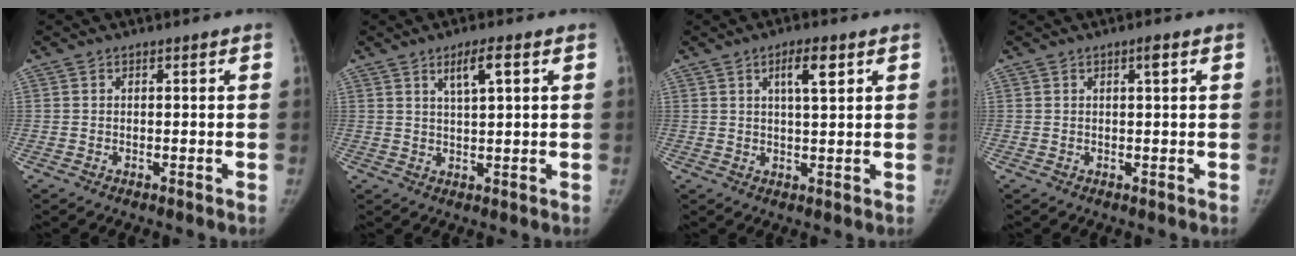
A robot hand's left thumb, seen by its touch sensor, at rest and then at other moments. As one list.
[{"total": 4.6, "force": [2.2, 0.8, 4.0], "torque": [-0.073, -0.008, 0.042]}, {"total": 5.0, "force": [2.3, 1.2, 4.3], "torque": [-0.070, -0.006, 0.040]}, {"total": 1.3, "force": [0.5, 0.1, 1.2], "torque": [-0.021, 0.000, 0.009]}]